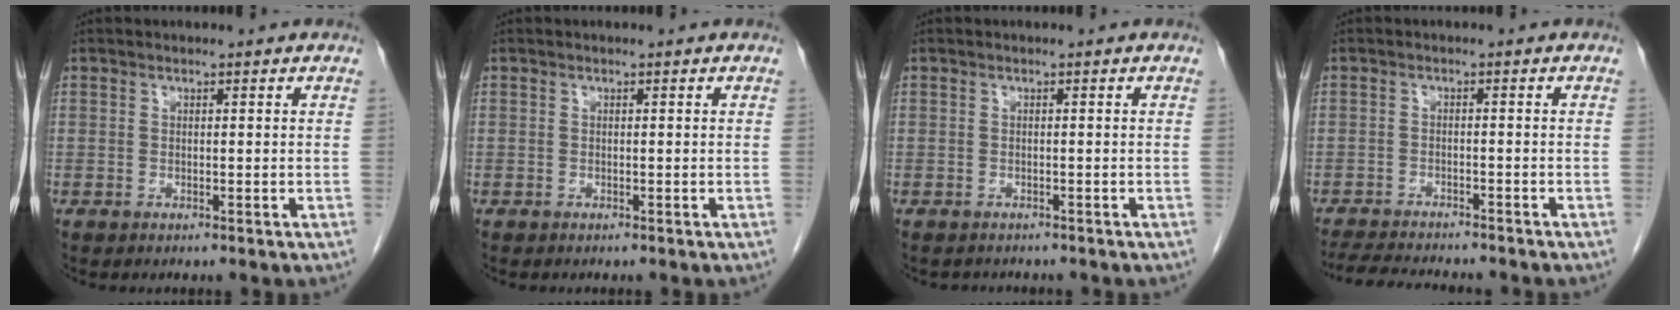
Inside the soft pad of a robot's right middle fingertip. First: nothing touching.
{"total": 0.0}
{"total": 2.4, "force": [-2.2, 1.0, 0.4], "torque": [-0.010, -0.002, -0.027]}
{"total": 10.3, "force": [-9.3, 1.3, 4.0], "torque": [-0.062, -0.012, -0.134]}